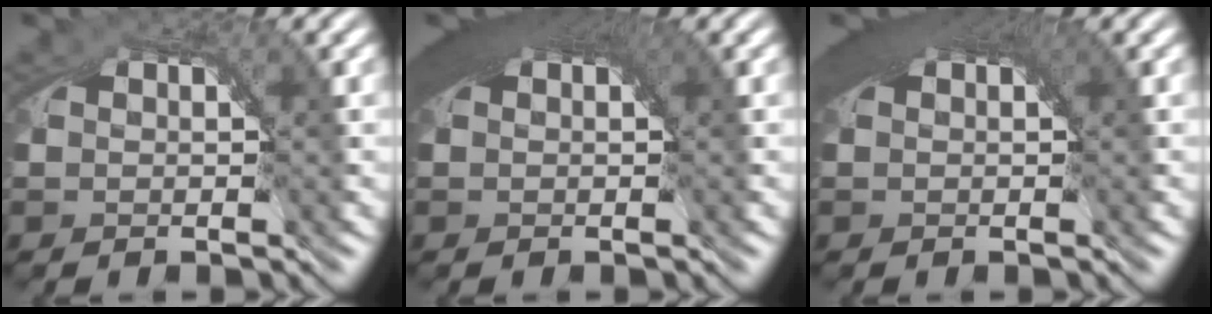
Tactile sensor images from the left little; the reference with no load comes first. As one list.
[{"total": 4.8, "force": [1.6, 1.6, 4.2], "torque": [-0.050, 0.013, 0.019]}, {"total": 4.2, "force": [1.4, 1.4, 3.7], "torque": [-0.045, 0.010, 0.017]}]